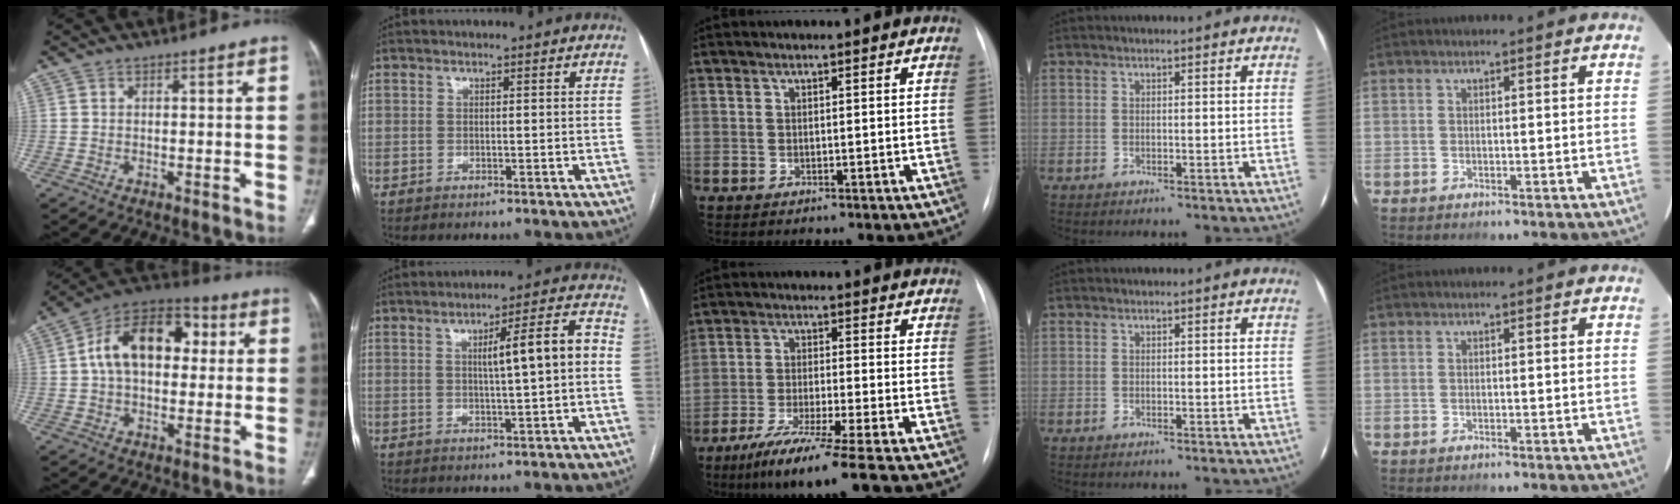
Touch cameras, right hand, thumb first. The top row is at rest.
{"thumb": {"total": 16.8, "force": [2.8, 10.6, 12.7], "torque": [-0.183, 0.033, 0.036]}, "index": {"total": 7.8, "force": [0.5, 0.6, 7.8], "torque": [-0.114, 0.018, 0.006]}, "middle": {"total": 10.0, "force": [-7.1, -1.4, 7.0], "torque": [-0.124, -0.038, -0.123]}}